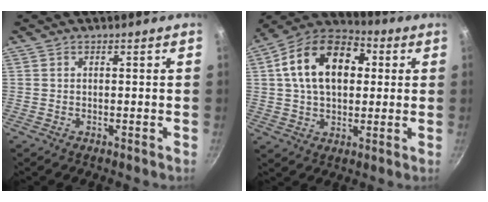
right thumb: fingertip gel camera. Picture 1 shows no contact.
{"total": 17.7, "force": [3.8, 11.7, 12.8], "torque": [-0.186, 0.023, 0.044]}